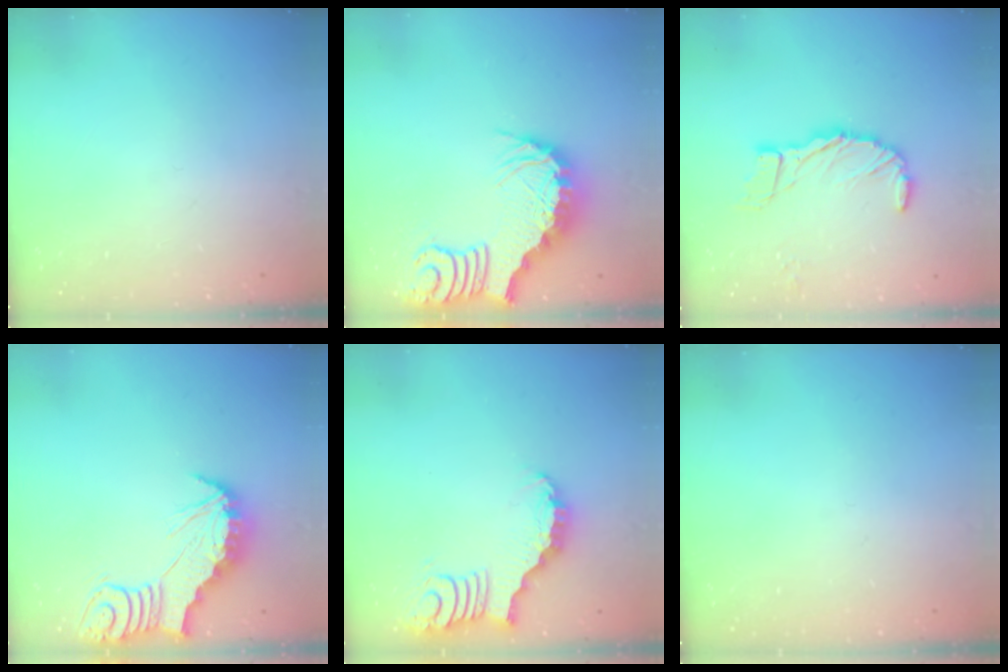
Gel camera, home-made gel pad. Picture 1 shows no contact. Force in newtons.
{"total": 3.7, "press": 3.6, "slide": 0.7}
{"total": 11.0, "press": 10.9, "slide": 1.5}
{"total": 2.5, "press": 2.5, "slide": 0.2}
{"total": 2.8, "press": 2.7, "slide": 0.5}
{"total": 0.0}